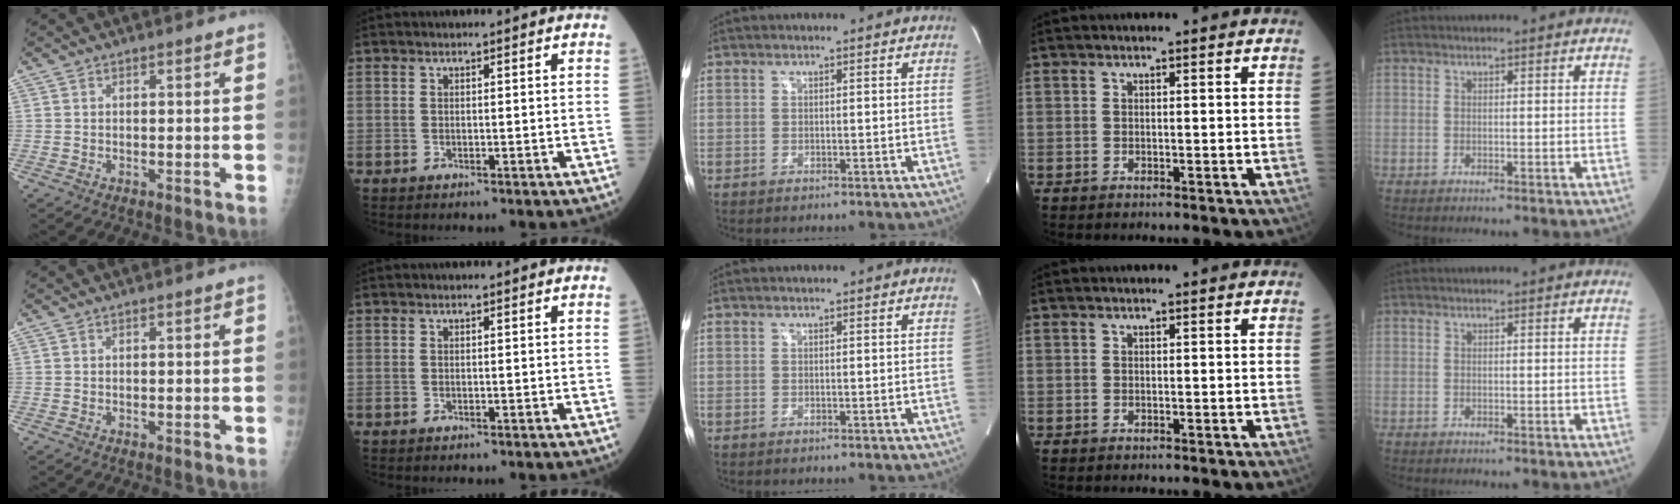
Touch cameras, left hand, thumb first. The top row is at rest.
{}